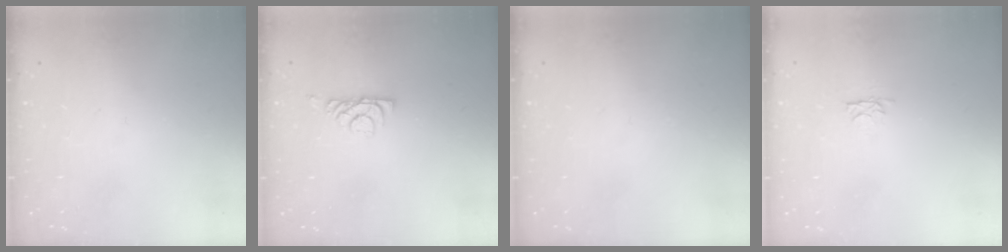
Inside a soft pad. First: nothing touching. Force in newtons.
{"total": 6.0, "press": 6.0, "slide": 0.8}
{"total": 0.0}
{"total": 2.8, "press": 2.7, "slide": 0.4}